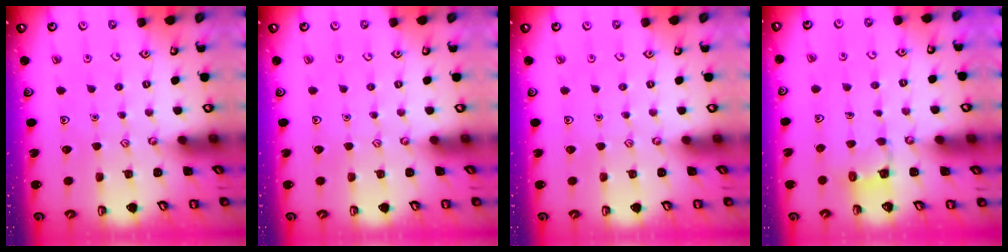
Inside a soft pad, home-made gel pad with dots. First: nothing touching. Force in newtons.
{"total": 0.0}
{"total": 0.0}
{"total": 2.9, "press": 2.9, "slide": 0.3}